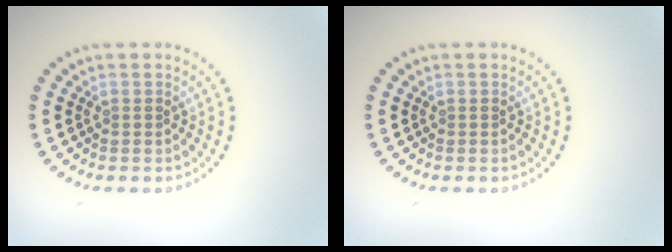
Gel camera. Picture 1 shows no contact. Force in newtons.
{"total": 0.0}